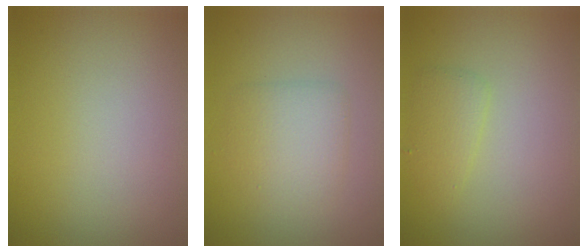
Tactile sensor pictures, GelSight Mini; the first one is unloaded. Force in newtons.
{"total": 2.8, "press": 2.8, "slide": 0.1}
{"total": 1.7, "press": 1.7, "slide": 0.1}